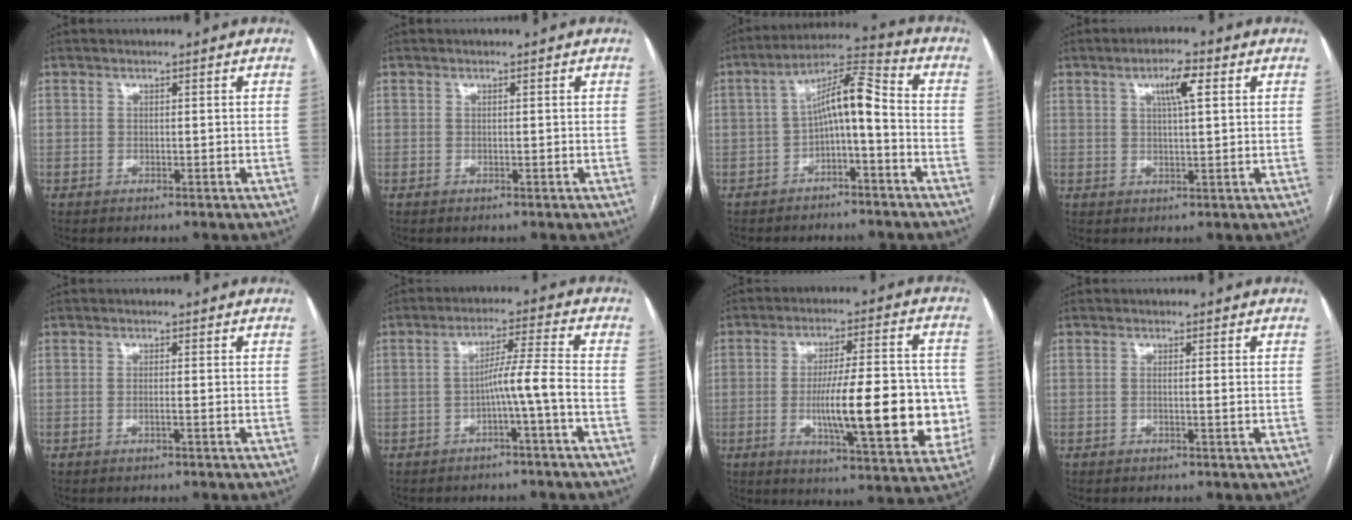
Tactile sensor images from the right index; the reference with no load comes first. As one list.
[{"total": 0.0}, {"total": 9.0, "force": [-2.0, 2.0, 8.5], "torque": [-0.141, 0.040, -0.033]}, {"total": 4.9, "force": [1.9, 0.7, 4.4], "torque": [-0.080, 0.007, 0.033]}, {"total": 0.8, "force": [-0.3, -0.1, 0.8], "torque": [-0.015, 0.000, -0.005]}, {"total": 5.7, "force": [-2.1, -1.3, 5.1], "torque": [-0.084, 0.016, -0.035]}, {"total": 18.5, "force": [-2.7, 4.0, 17.9], "torque": [-0.246, 0.009, -0.031]}, {"total": 1.0, "force": [-0.1, -0.1, 1.0], "torque": [-0.021, -0.001, -0.001]}]